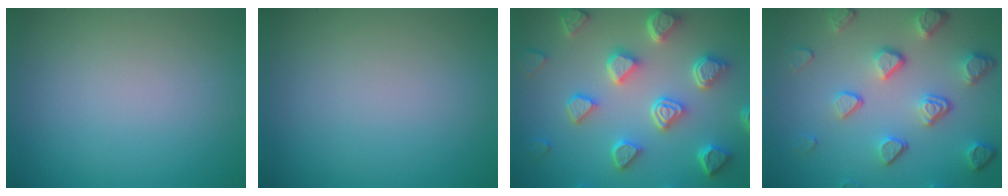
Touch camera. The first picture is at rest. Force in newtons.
{"total": 0.0}
{"total": 7.1, "press": 5.6, "slide": 4.4}
{"total": 5.2, "press": 4.0, "slide": 3.3}